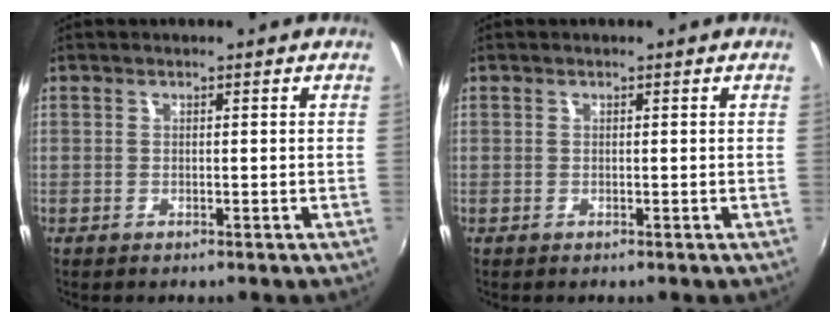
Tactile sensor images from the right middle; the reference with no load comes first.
{"total": 0.0}